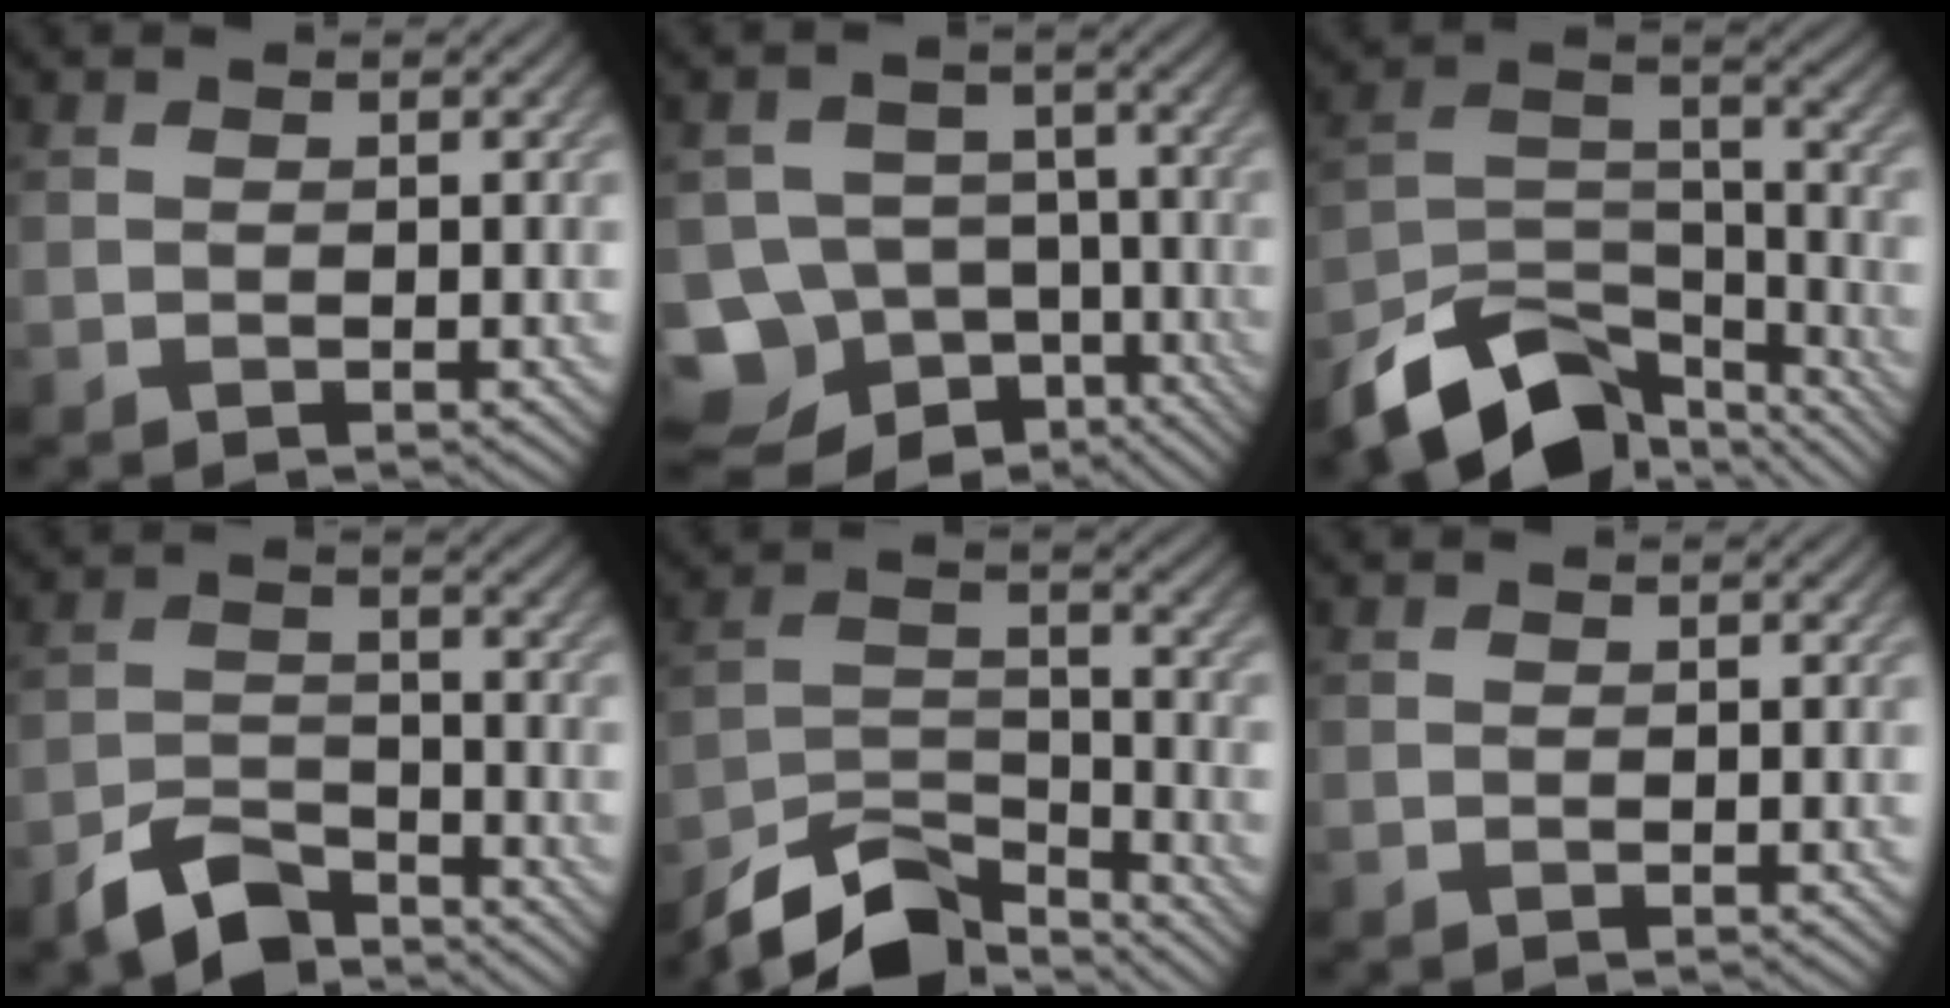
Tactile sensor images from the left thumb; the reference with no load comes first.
{"total": 13.1, "force": [-8.2, 9.4, 3.8], "torque": [-0.108, -0.019, -0.115]}
{"total": 13.5, "force": [-10.1, 5.8, 6.7], "torque": [-0.134, -0.013, -0.183]}
{"total": 6.9, "force": [-5.5, 2.8, 3.0], "torque": [-0.061, -0.007, -0.114]}
{"total": 10.0, "force": [-8.5, 3.0, 4.3], "torque": [-0.080, -0.001, -0.165]}
{"total": 0.0}